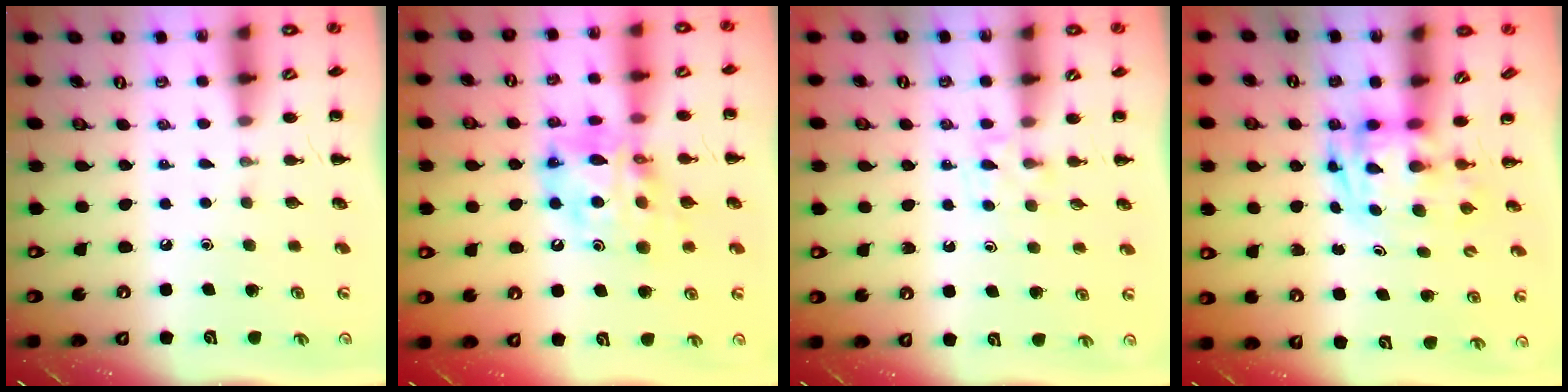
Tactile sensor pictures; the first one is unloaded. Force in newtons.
{"total": 13.1, "press": 12.5, "slide": 3.9}
{"total": 4.6, "press": 4.3, "slide": 1.6}
{"total": 2.7, "press": 2.7, "slide": 0.5}